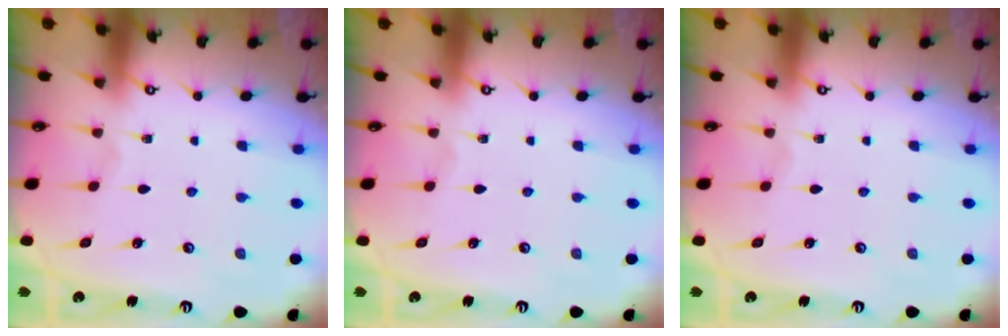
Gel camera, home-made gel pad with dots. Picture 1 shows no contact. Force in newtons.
{"total": 0.0}
{"total": 0.0}